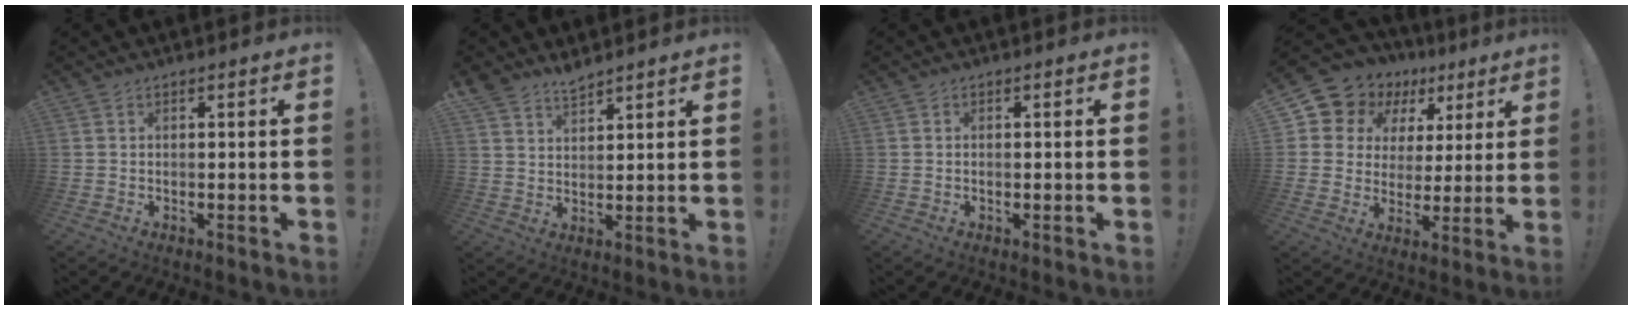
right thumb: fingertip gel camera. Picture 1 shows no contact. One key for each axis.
{"total": 4.7, "fx": 4.3, "fy": 1.7, "fz": 1.1, "tx": -0.021, "ty": -0.030, "tz": 0.080}
{"total": 0.5, "fx": -0.3, "fy": 0.0, "fz": 0.5, "tx": -0.011, "ty": 0.001, "tz": -0.005}
{"total": 10.6, "fx": 6.3, "fy": 8.0, "fz": 2.8, "tx": -0.055, "ty": -0.052, "tz": 0.125}